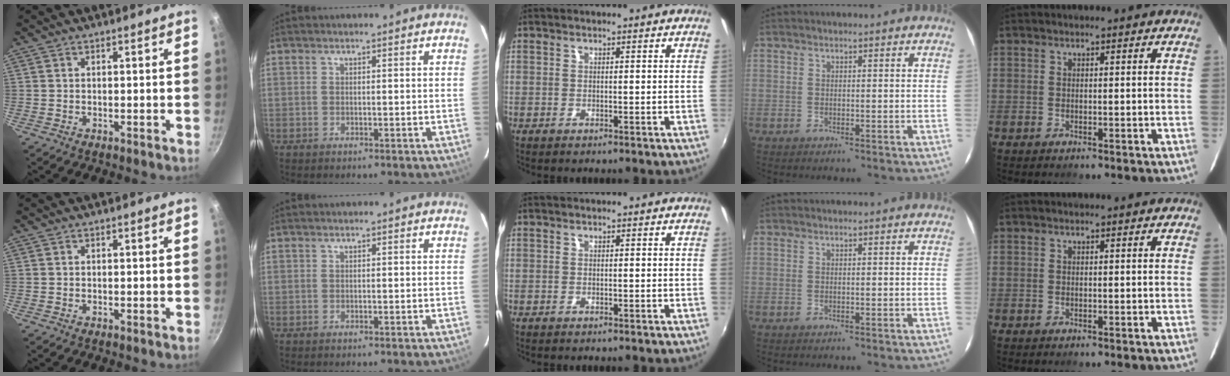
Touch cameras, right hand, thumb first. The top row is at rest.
{}